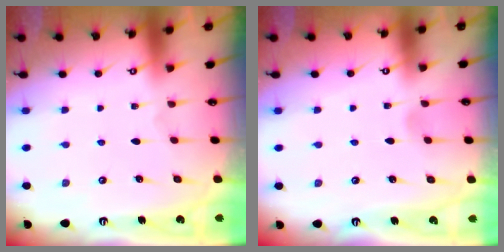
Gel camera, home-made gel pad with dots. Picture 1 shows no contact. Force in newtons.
{"total": 2.3, "press": 2.3, "slide": 0.3}